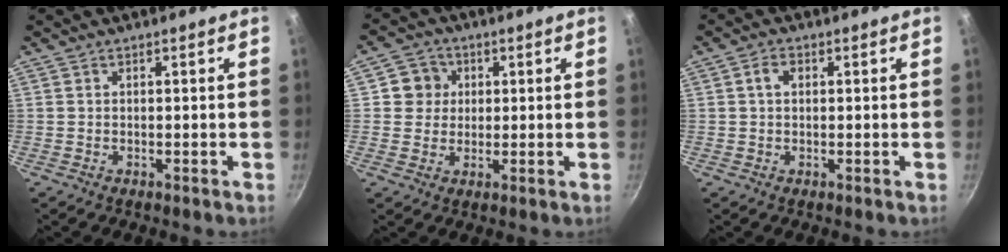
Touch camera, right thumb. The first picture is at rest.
{"total": 5.6, "force": [1.2, 5.3, 1.2], "torque": [0.021, 0.005, 0.011]}
{"total": 2.6, "force": [0.5, 1.8, 1.8], "torque": [-0.026, 0.005, 0.006]}